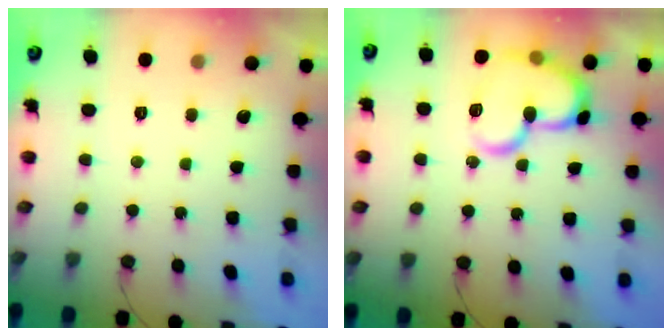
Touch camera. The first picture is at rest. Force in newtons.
{"total": 16.4, "press": 16.3, "slide": 1.6}